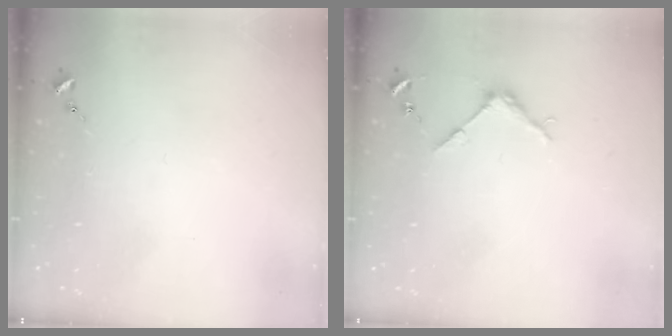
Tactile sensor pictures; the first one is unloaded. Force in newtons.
{"total": 3.8, "press": 3.7, "slide": 0.4}